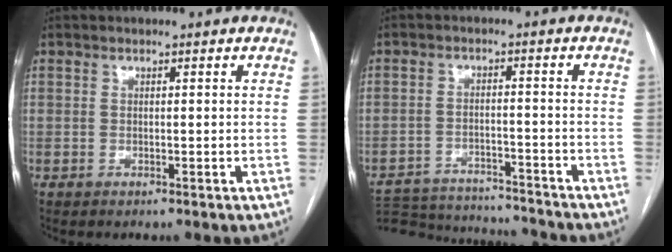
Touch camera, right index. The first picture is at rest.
{"total": 18.4, "force": [-17.4, 2.5, 5.6], "torque": [-0.132, -0.017, -0.254]}